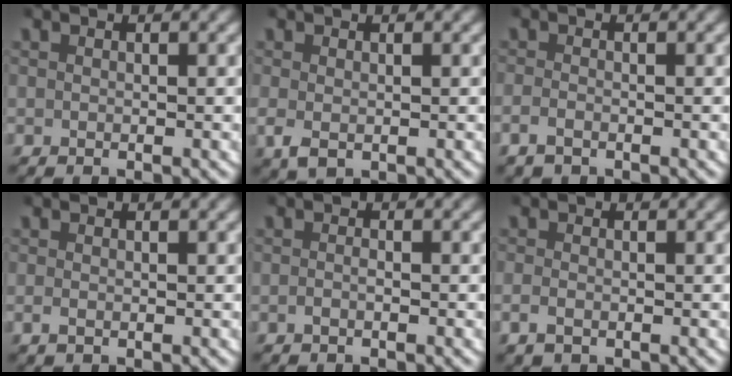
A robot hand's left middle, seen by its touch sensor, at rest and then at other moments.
{"total": 2.0, "force": [-0.6, 1.3, 1.4], "torque": [-0.039, -0.009, -0.002]}
{"total": 1.4, "force": [-1.0, 0.6, 0.8], "torque": [-0.025, -0.002, -0.017]}
{"total": 0.6, "force": [-0.3, 0.1, 0.5], "torque": [-0.012, 0.000, -0.003]}
{"total": 0.6, "force": [-0.5, 0.1, 0.4], "torque": [-0.012, 0.001, -0.009]}
{"total": 1.4, "force": [-0.8, 0.7, 0.9], "torque": [-0.026, -0.003, -0.012]}